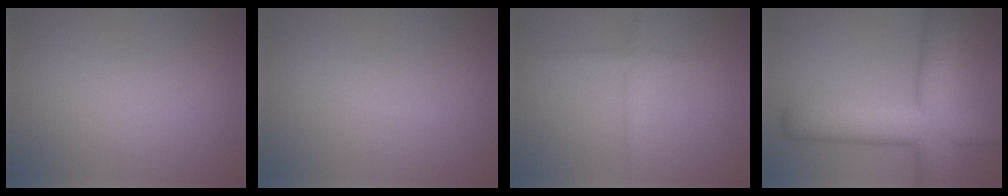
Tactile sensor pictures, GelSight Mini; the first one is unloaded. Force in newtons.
{"total": 0.0}
{"total": 1.4, "press": 1.4, "slide": 0.0}
{"total": 10.4, "press": 10.4, "slide": 0.6}